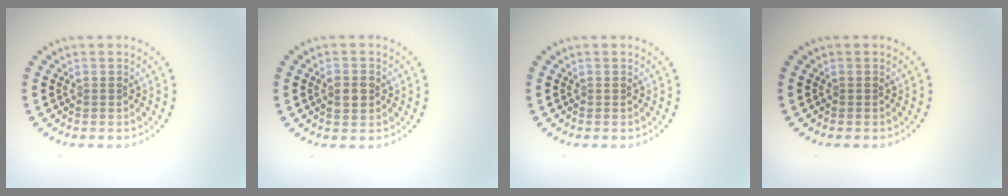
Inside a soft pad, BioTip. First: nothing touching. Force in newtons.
{"total": 2.4, "press": 2.4, "slide": 0.1}
{"total": 0.0}
{"total": 0.0}